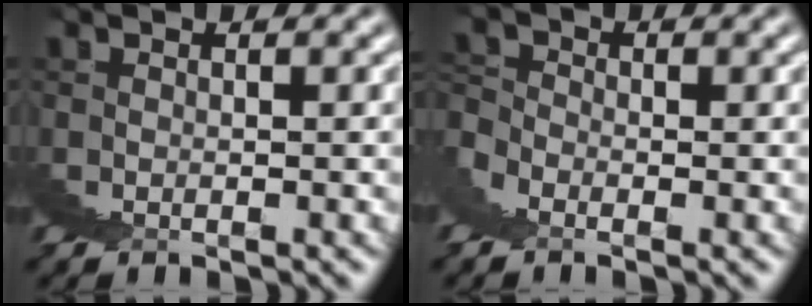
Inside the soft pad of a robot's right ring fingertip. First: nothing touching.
{"total": 4.1, "force": [3.0, 2.5, 1.3], "torque": [-0.010, 0.018, 0.036]}